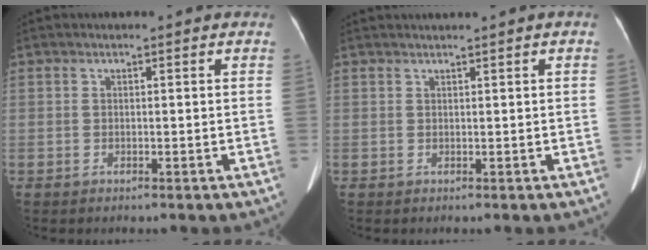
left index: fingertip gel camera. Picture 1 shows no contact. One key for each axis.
{"total": 1.0, "fx": 0.6, "fy": -0.3, "fz": 0.7, "tx": -0.017, "ty": 0.008, "tz": 0.017}